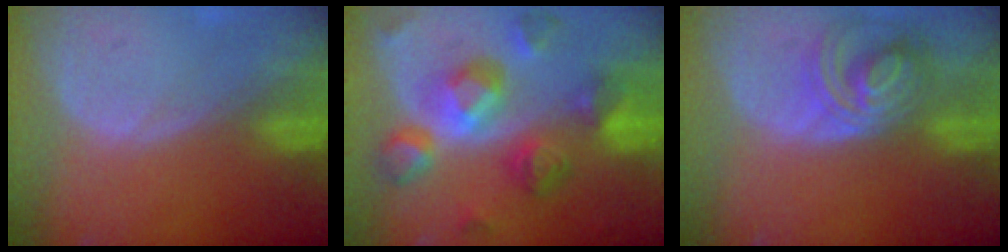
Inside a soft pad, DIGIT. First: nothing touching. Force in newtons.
{"total": 11.4, "press": 11.4, "slide": 0.9}
{"total": 7.1, "press": 6.9, "slide": 1.8}